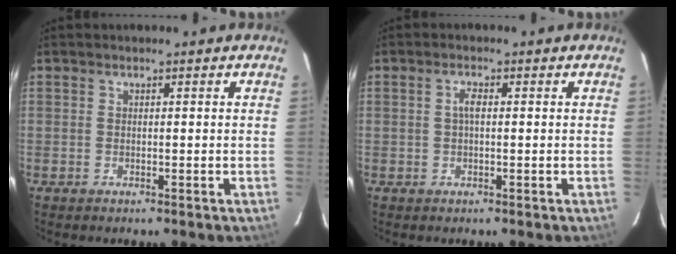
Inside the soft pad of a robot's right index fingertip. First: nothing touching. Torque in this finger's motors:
{"motor_torque": [0.16, -0.08, 0.13, 0.05]}